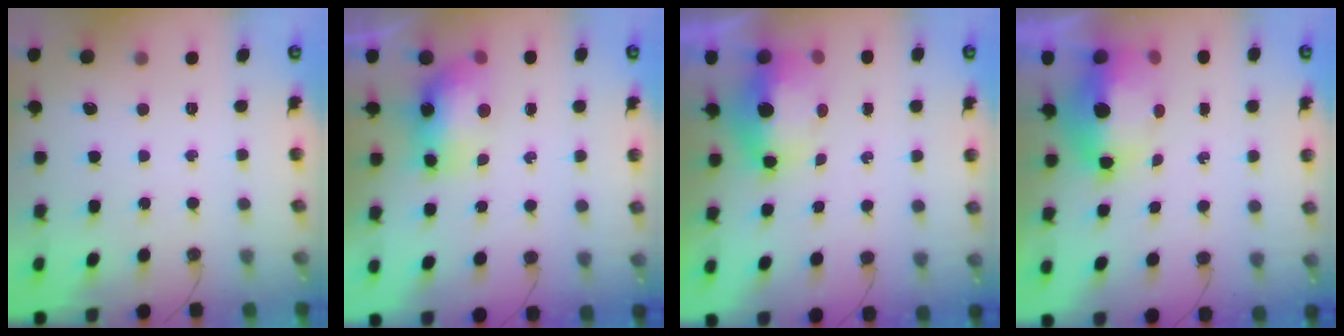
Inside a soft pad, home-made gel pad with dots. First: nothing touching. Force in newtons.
{"total": 7.8, "press": 7.7, "slide": 0.8}
{"total": 7.9, "press": 7.6, "slide": 2.0}
{"total": 13.4, "press": 10.3, "slide": 8.6}